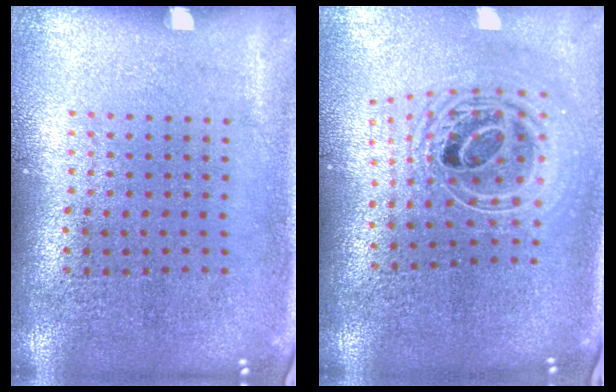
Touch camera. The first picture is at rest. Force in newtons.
{"total": 2.4, "press": 1.8, "slide": 1.6}